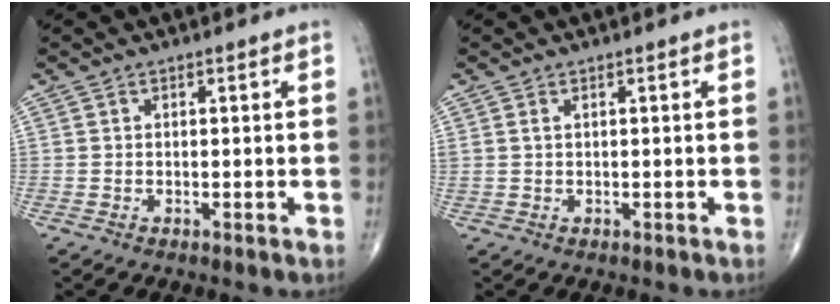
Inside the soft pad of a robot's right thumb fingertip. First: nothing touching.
{"total": 0.9, "force": [0.4, 0.5, 0.7], "torque": [-0.022, 0.011, 0.013]}